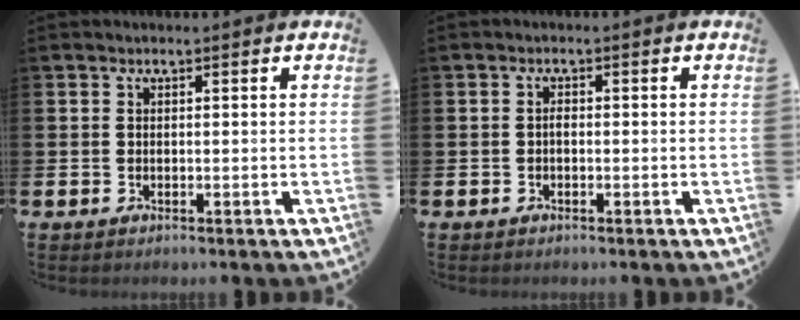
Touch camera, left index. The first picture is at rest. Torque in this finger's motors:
{"motor_torque": [-0.07, 0.18, -0.07, 0.00]}